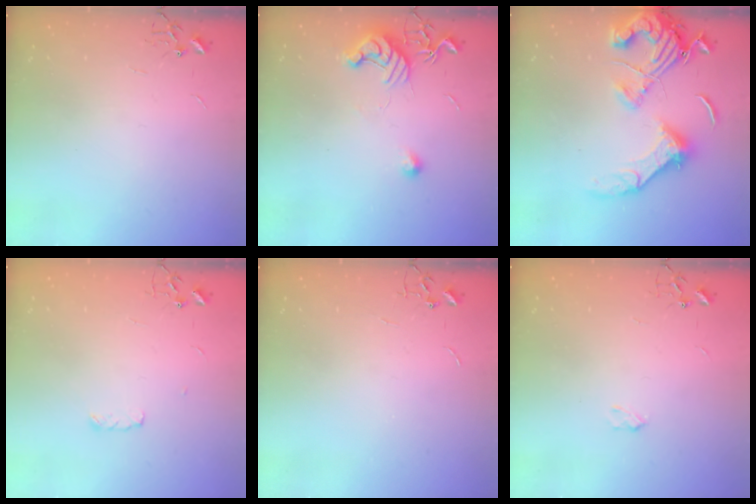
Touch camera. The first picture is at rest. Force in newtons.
{"total": 11.2, "press": 11.2, "slide": 0.3}
{"total": 18.0, "press": 17.7, "slide": 3.3}
{"total": 4.1, "press": 4.1, "slide": 0.6}
{"total": 0.0}
{"total": 2.5, "press": 2.4, "slide": 0.4}